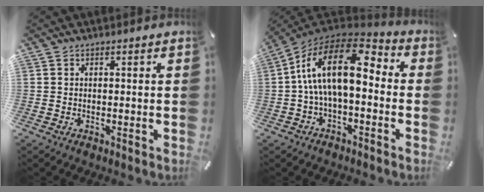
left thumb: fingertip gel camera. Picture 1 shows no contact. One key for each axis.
{"total": 17.7, "fx": 2.7, "fy": 8.9, "fz": 15.0, "tx": -0.299, "ty": -0.003, "tz": 0.045}